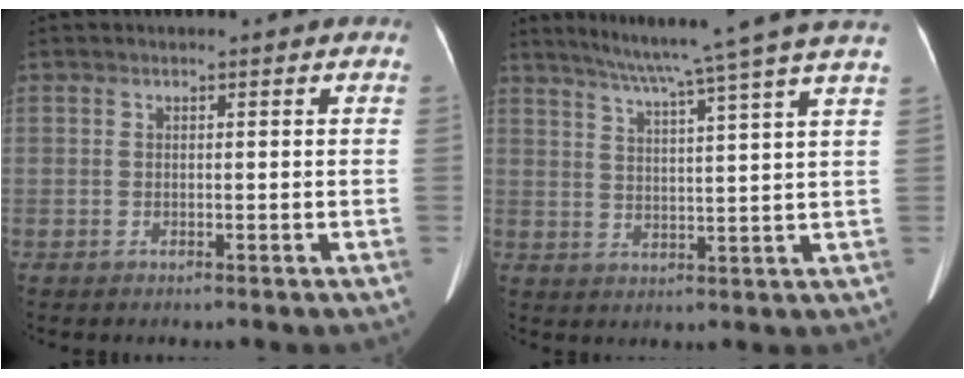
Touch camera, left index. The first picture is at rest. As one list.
[{"total": 15.2, "force": [12.4, -2.7, 8.4], "torque": [-0.135, -0.016, 0.157]}]